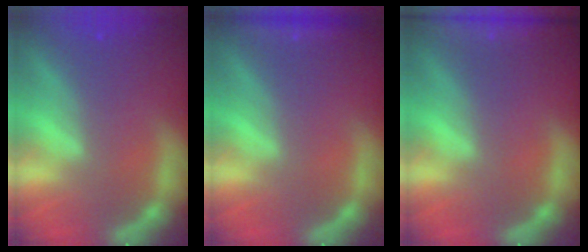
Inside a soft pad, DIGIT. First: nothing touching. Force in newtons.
{"total": 1.9}
{"total": 7.0}